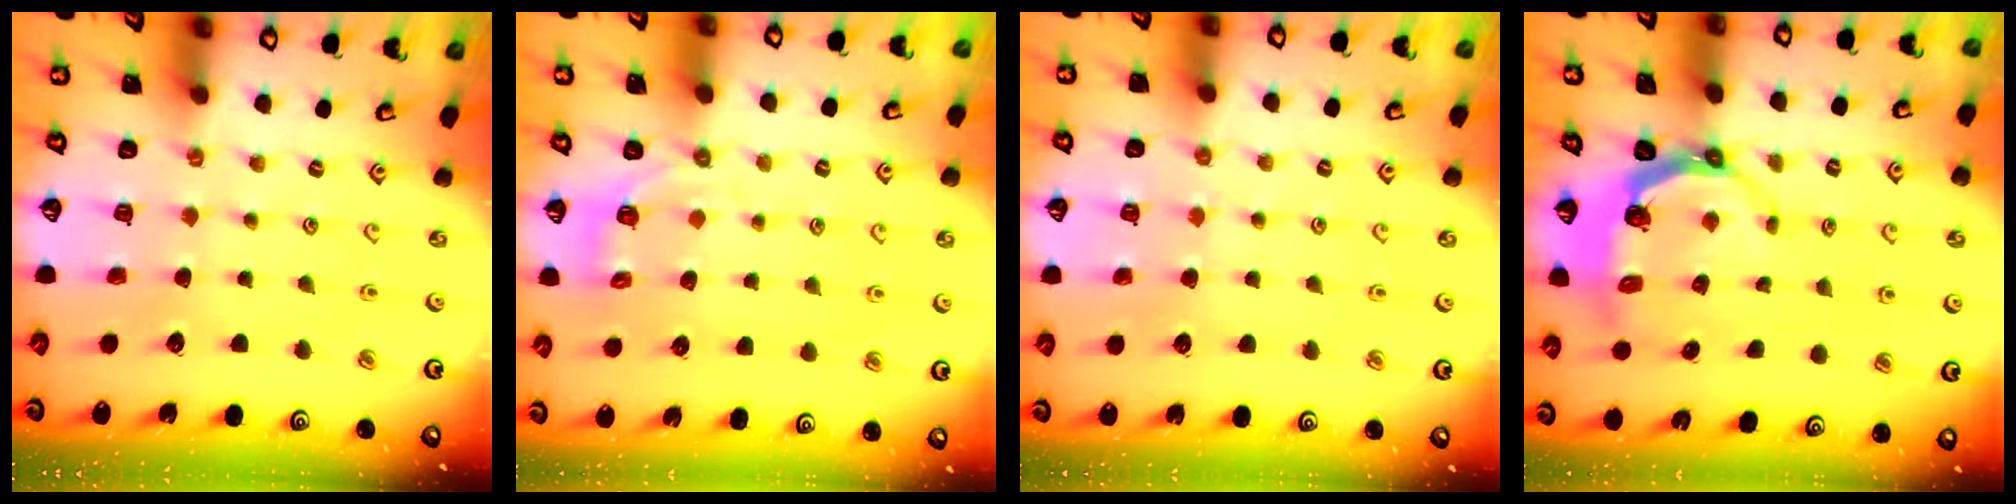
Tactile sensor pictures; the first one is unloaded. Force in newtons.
{"total": 3.8, "press": 3.2, "slide": 2.1}
{"total": 4.3, "press": 4.3, "slide": 0.5}
{"total": 5.5, "press": 4.4, "slide": 3.3}